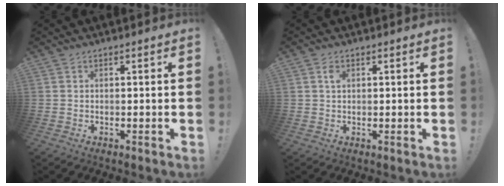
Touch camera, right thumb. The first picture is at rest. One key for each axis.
{"total": 1.8, "fx": 0.8, "fy": 1.3, "fz": 1.0, "tx": -0.012, "ty": -0.001, "tz": 0.011}